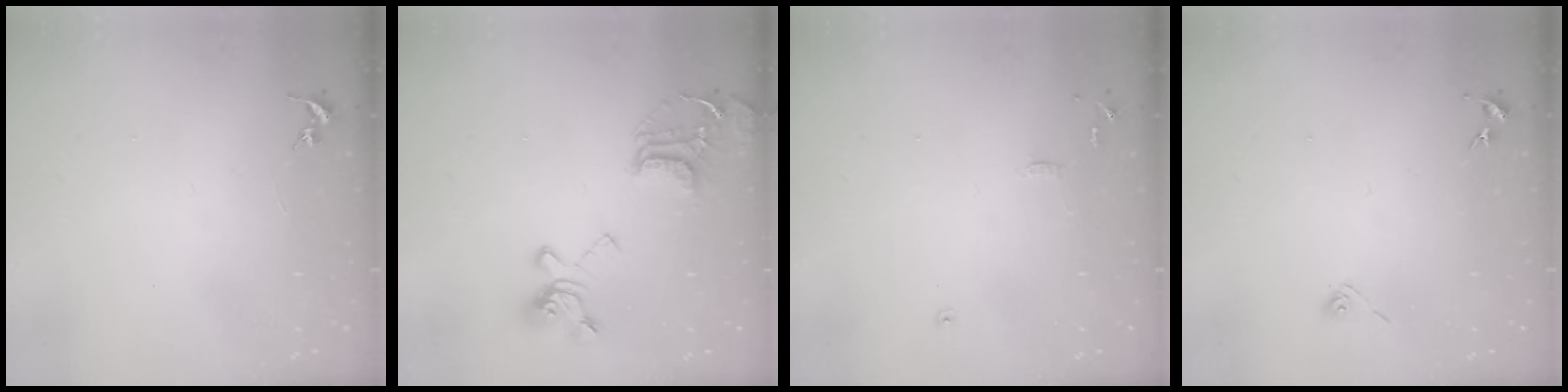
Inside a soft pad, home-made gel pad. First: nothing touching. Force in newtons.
{"total": 19.3, "press": 19.2, "slide": 1.8}
{"total": 7.3, "press": 7.3, "slide": 0.6}
{"total": 3.9, "press": 3.4, "slide": 2.0}